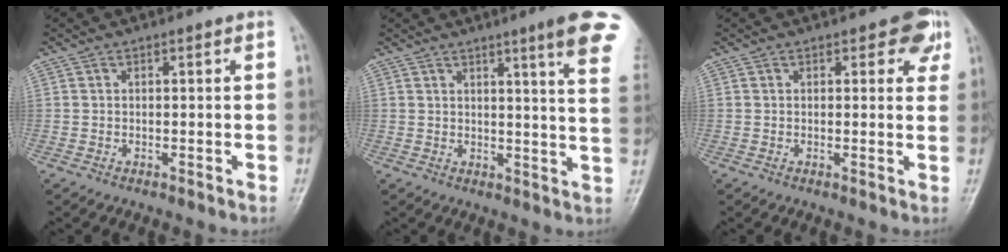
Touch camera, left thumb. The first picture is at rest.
{"total": 12.5, "force": [7.7, 0.5, 9.9], "torque": [-0.112, -0.032, 0.080]}
{"total": 4.8, "force": [2.4, 2.5, 3.3], "torque": [-0.005, -0.005, 0.022]}